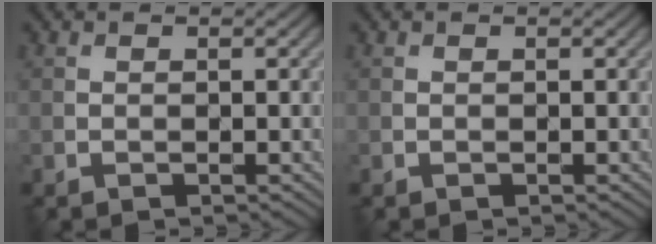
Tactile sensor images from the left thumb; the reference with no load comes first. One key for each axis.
{"total": 0.0}